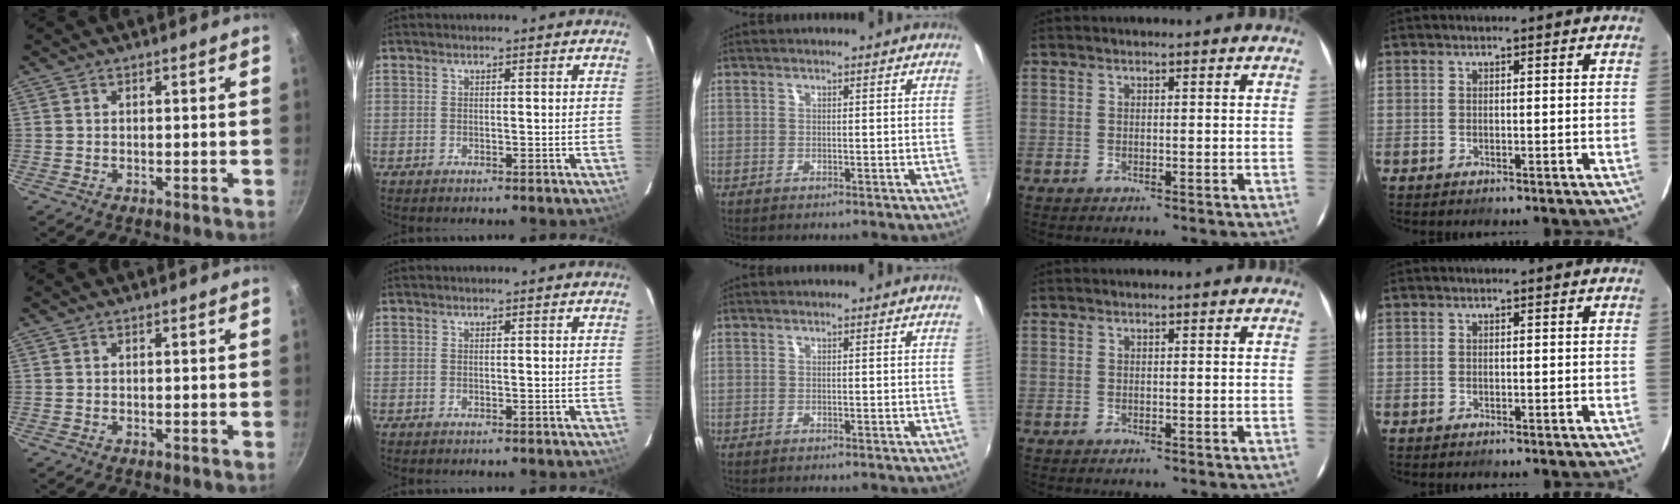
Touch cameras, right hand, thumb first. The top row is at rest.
{}